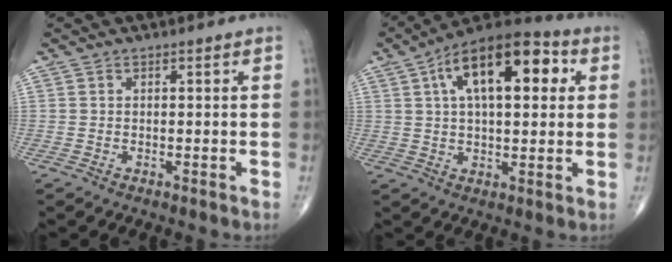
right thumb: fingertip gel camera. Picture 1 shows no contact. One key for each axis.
{"total": 18.9, "fx": 5.7, "fy": 8.8, "fz": 15.7, "tx": -0.226, "ty": 0.021, "tz": 0.080}